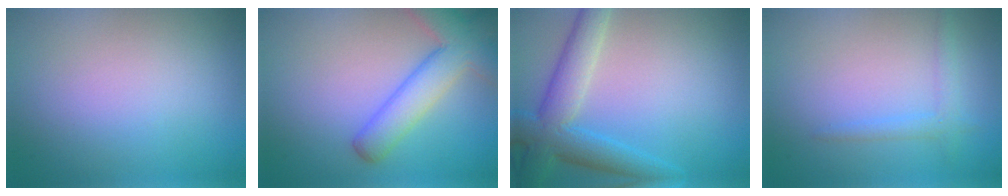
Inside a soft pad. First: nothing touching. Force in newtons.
{"total": 6.2, "press": 6.1, "slide": 0.4}
{"total": 5.7, "press": 5.7, "slide": 0.1}
{"total": 1.7, "press": 1.7, "slide": 0.1}